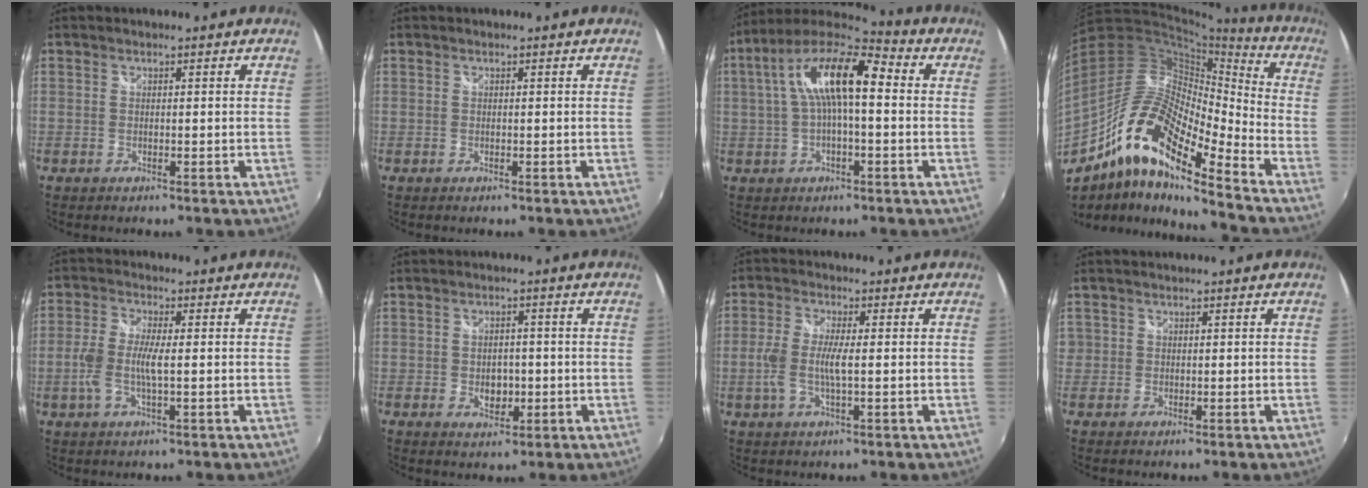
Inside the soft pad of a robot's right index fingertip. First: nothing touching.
{"total": 0.0}
{"total": 14.3, "force": [1.7, 4.7, 13.4], "torque": [-0.248, 0.027, 0.021]}
{"total": 19.0, "force": [-11.7, 5.1, 14.1], "torque": [-0.248, -0.012, -0.237]}
{"total": 6.8, "force": [-0.8, 2.0, 6.5], "torque": [-0.138, -0.001, -0.017]}
{"total": 4.7, "force": [-0.8, 3.4, 3.1], "torque": [-0.051, -0.003, -0.011]}
{"total": 6.5, "force": [-0.7, 1.8, 6.2], "torque": [-0.130, -0.003, -0.016]}
{"total": 1.4, "force": [0.2, 1.4, 0.1], "torque": [-0.001, 0.000, 0.000]}